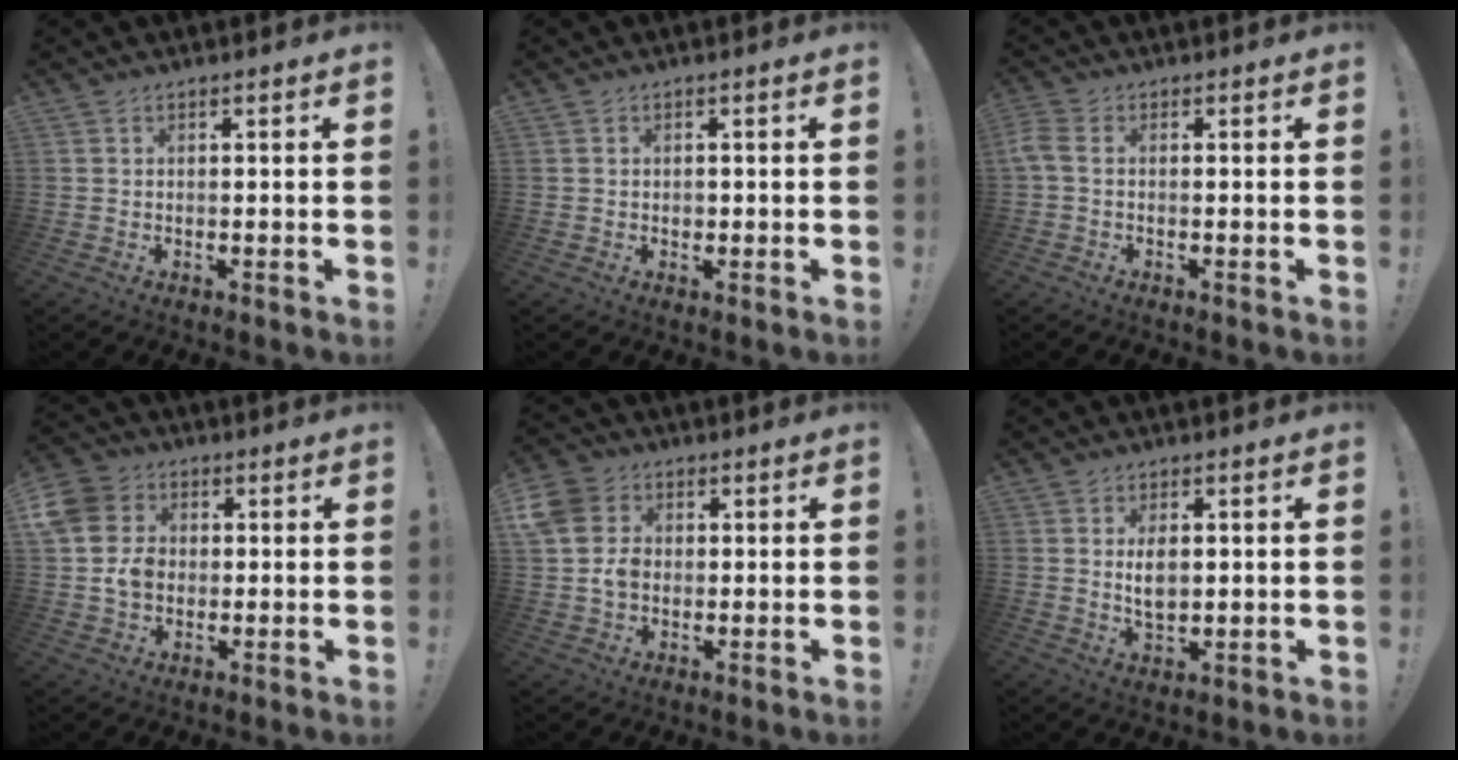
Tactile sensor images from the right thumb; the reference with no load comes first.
{"total": 0.9, "force": [-0.3, 0.9, 0.3], "torque": [-0.004, 0.002, -0.005]}
{"total": 2.6, "force": [-0.3, 1.2, 2.3], "torque": [-0.047, -0.002, -0.004]}
{"total": 10.4, "force": [0.2, 9.2, 4.8], "torque": [-0.083, 0.001, 0.006]}
{"total": 9.5, "force": [0.5, 8.3, 4.6], "torque": [-0.087, 0.000, 0.012]}
{"total": 5.4, "force": [1.0, 3.1, 4.3], "torque": [-0.076, -0.006, 0.011]}